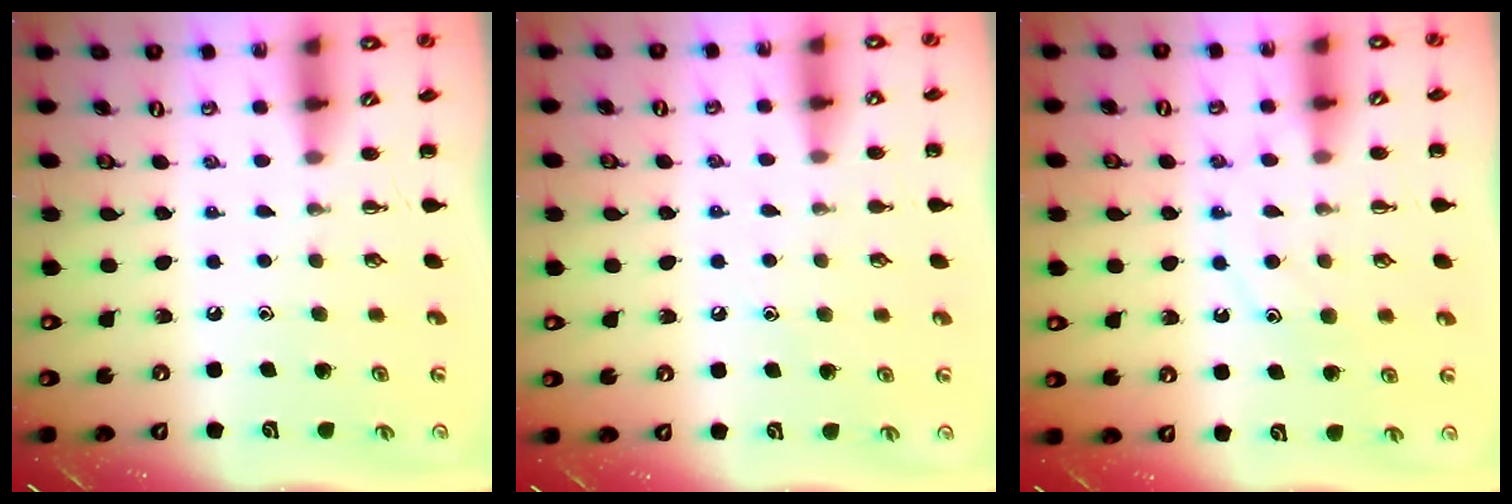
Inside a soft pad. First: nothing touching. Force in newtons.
{"total": 4.6, "press": 4.4, "slide": 1.3}
{"total": 10.8, "press": 10.8, "slide": 0.7}